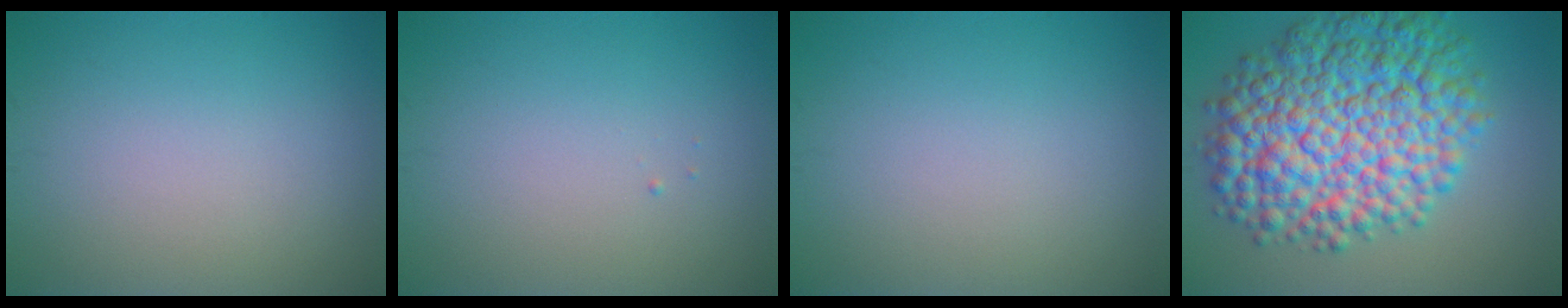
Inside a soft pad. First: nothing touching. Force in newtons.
{"total": 0.0}
{"total": 0.0}
{"total": 12.8, "press": 12.8, "slide": 0.2}